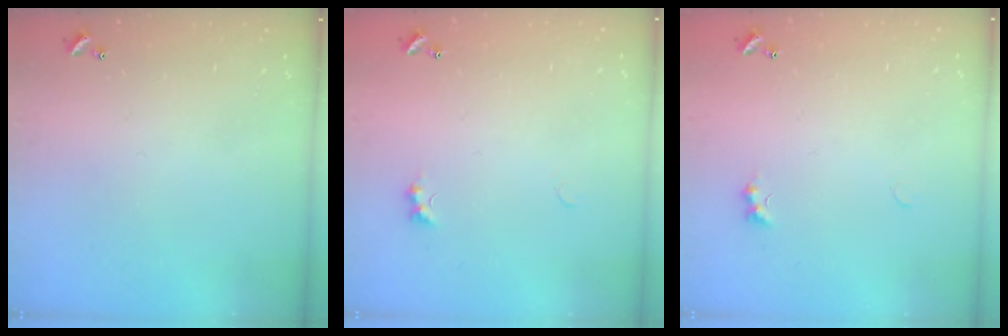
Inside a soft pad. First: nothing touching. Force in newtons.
{"total": 1.4, "press": 1.3, "slide": 0.5}
{"total": 1.4, "press": 1.3, "slide": 0.5}